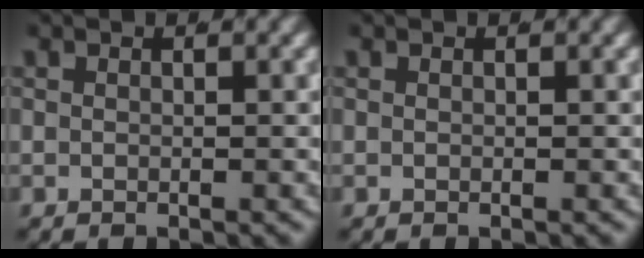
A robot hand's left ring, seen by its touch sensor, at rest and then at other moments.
{"total": 0.0}